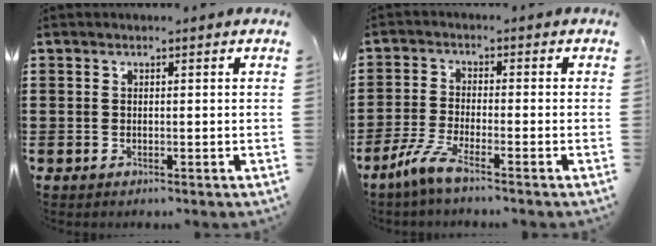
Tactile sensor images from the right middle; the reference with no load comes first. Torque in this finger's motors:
{"motor_torque": [2.14, 0.00, 0.34, 0.13]}